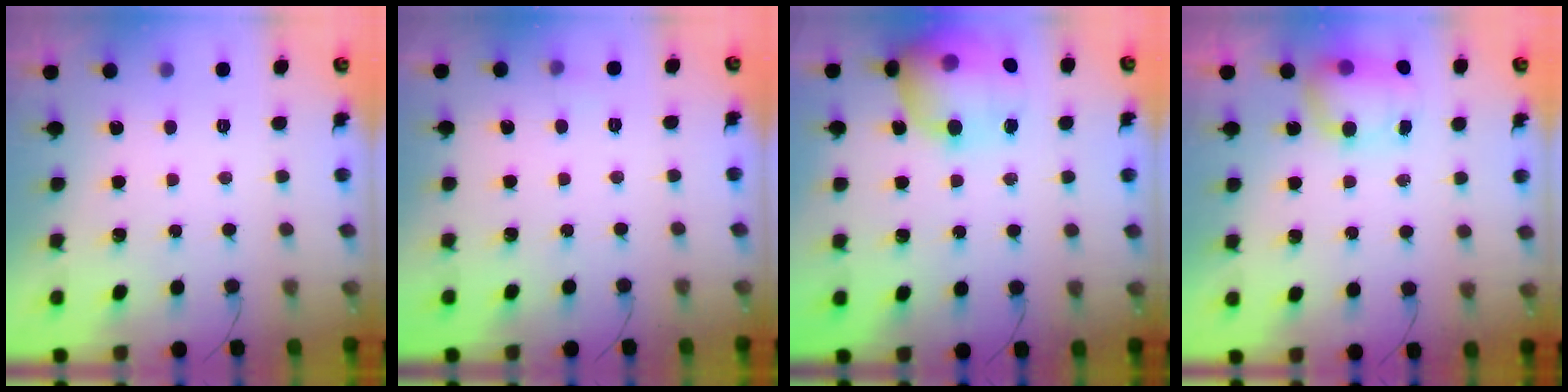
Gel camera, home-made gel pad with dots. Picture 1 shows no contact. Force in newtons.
{"total": 2.5, "press": 2.3, "slide": 1.1}
{"total": 19.5, "press": 19.4, "slide": 2.4}
{"total": 7.4, "press": 7.2, "slide": 1.3}